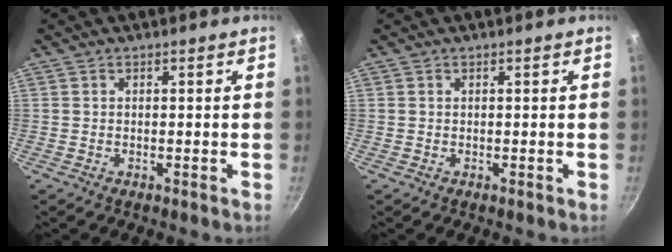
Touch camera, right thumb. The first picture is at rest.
{"total": 0.0}